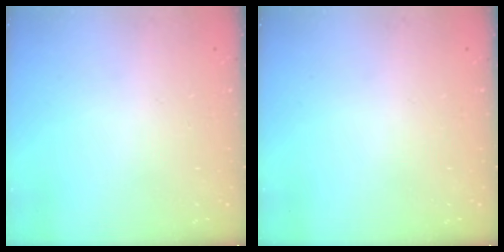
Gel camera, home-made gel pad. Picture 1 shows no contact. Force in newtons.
{"total": 0.0}